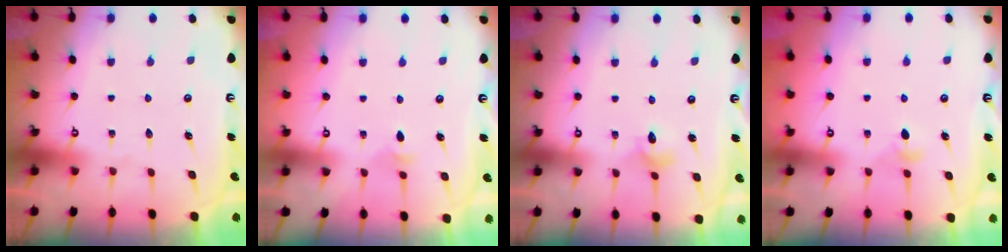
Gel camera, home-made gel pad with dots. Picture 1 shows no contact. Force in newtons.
{"total": 3.2, "press": 3.2, "slide": 0.6}
{"total": 3.3, "press": 3.3, "slide": 0.3}
{"total": 2.8, "press": 2.7, "slide": 0.4}